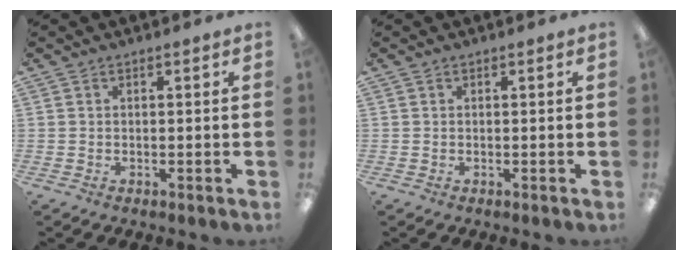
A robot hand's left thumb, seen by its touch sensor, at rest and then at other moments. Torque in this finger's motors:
{"motor_torque": [-0.02, 0.00, 0.06, -0.08, 0.00]}